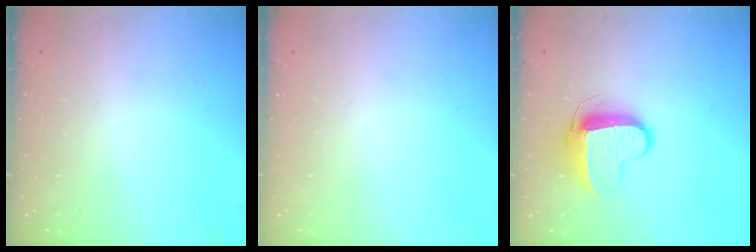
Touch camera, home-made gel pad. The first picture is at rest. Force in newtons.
{"total": 0.0}
{"total": 10.3, "press": 10.3, "slide": 1.1}